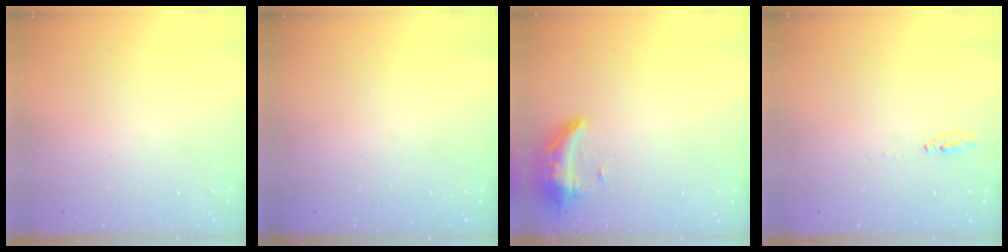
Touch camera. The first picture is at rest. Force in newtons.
{"total": 0.0}
{"total": 9.5, "press": 9.0, "slide": 3.1}
{"total": 3.6, "press": 3.5, "slide": 0.5}